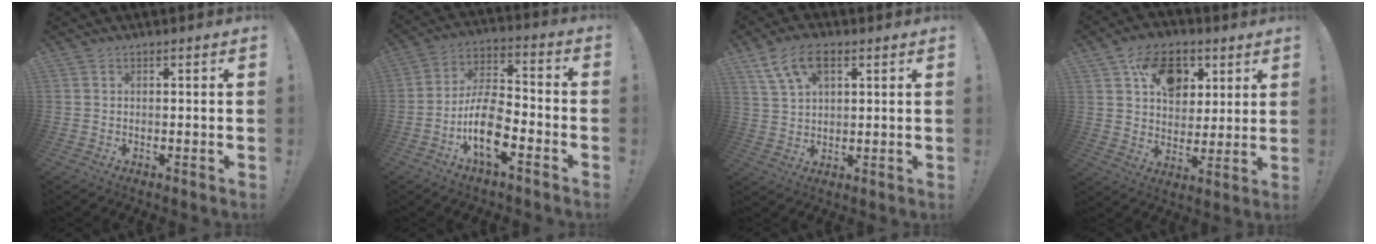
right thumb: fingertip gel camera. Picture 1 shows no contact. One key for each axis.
{"total": 15.2, "fx": -6.6, "fy": 7.4, "fz": 11.5, "tx": -0.219, "ty": 0.035, "tz": -0.110}
{"total": 9.7, "fx": 4.8, "fy": 5.3, "fz": 6.6, "tx": -0.125, "ty": -0.005, "tz": 0.092}
{"total": 14.6, "fx": 6.8, "fy": 10.6, "fz": 7.3, "tx": -0.101, "ty": -0.025, "tz": 0.128}